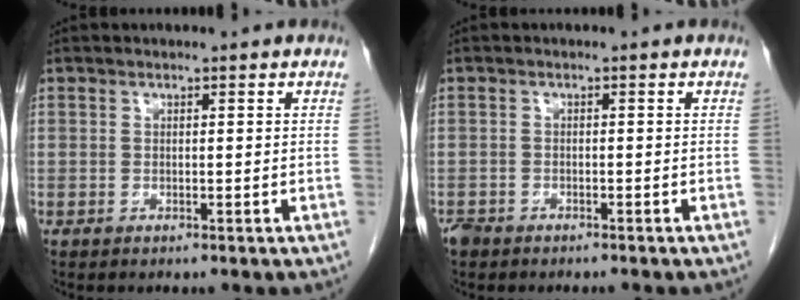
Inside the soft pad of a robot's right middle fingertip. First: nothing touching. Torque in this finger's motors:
{"motor_torque": [-0.13, 0.00, -0.05, -0.01]}